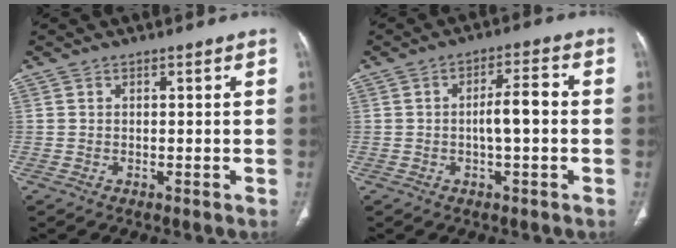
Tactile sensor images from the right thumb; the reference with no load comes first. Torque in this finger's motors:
{"motor_torque": [0.51, 1.50, 0.78, 0.09, 0.02]}